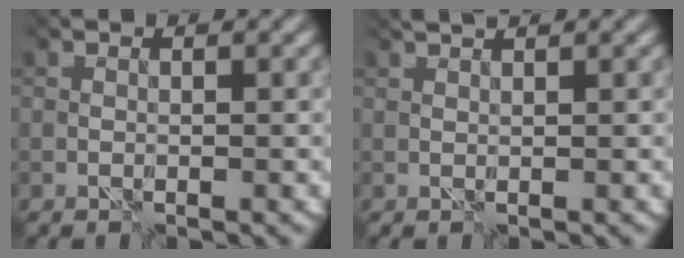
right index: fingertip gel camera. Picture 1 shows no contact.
{"total": 2.2, "force": [2.1, -0.1, 0.6], "torque": [-0.015, 0.004, 0.032]}